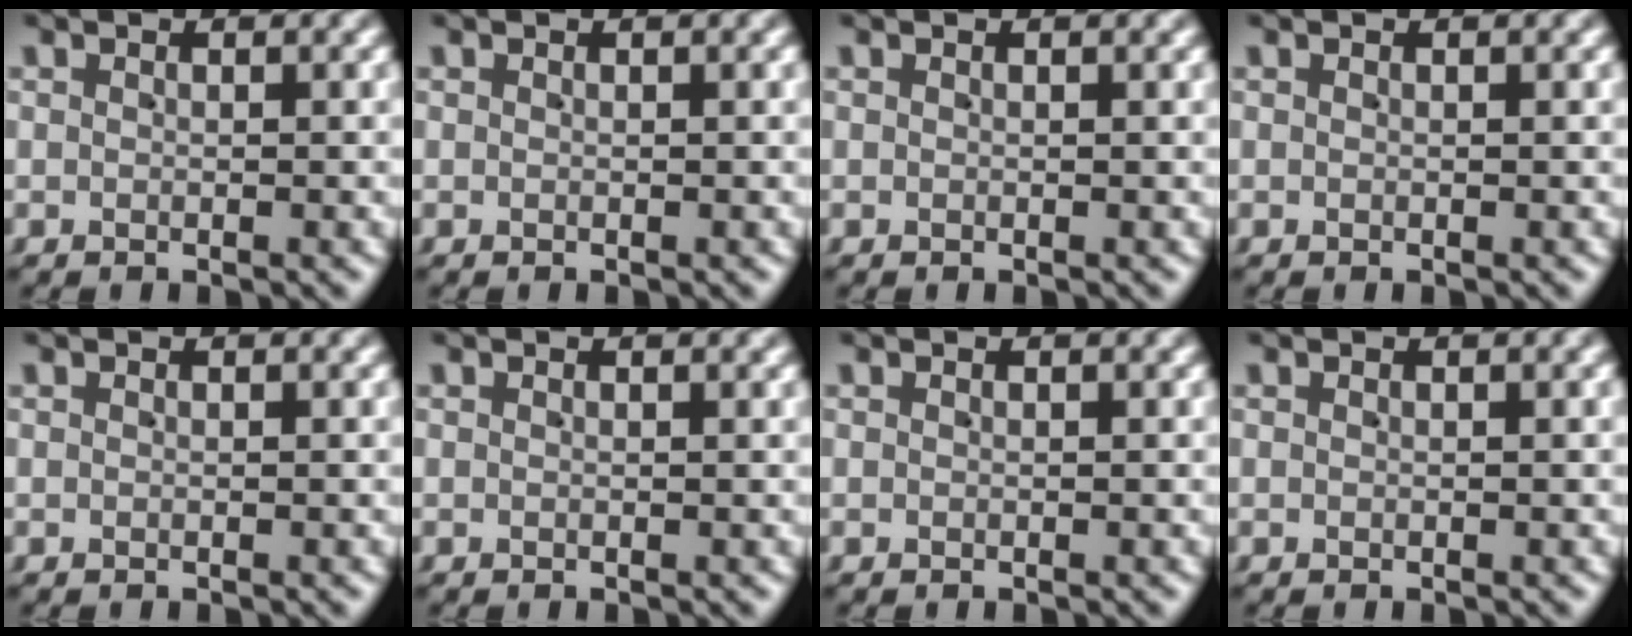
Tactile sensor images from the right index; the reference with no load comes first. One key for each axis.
{"total": 0.0}
{"total": 0.0}
{"total": 0.0}
{"total": 0.0}
{"total": 0.0}
{"total": 0.0}
{"total": 0.0}